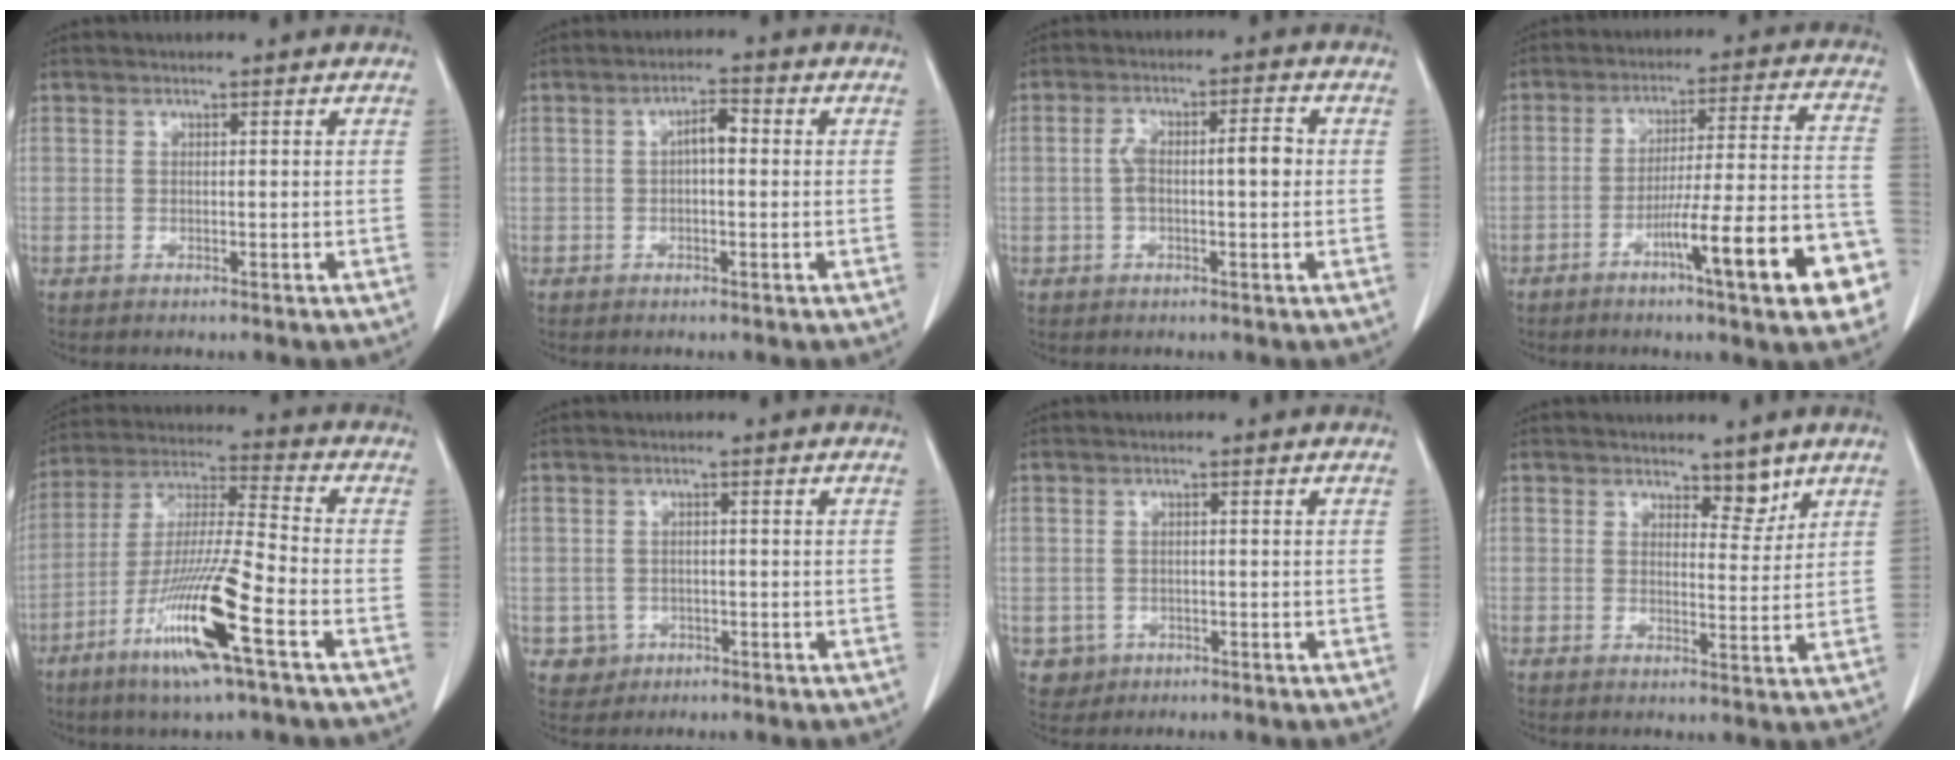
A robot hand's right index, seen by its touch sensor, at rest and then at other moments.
{"total": 3.0, "force": [0.2, 1.1, 2.8], "torque": [-0.047, 0.012, 0.001]}
{"total": 6.1, "force": [-0.1, 1.8, 5.8], "torque": [-0.113, 0.028, -0.001]}
{"total": 16.3, "force": [-7.4, 1.0, 14.5], "torque": [-0.175, 0.017, -0.103]}
{"total": 15.7, "force": [-7.4, 0.3, 13.8], "torque": [-0.277, -0.021, -0.137]}
{"total": 2.9, "force": [-1.0, 2.7, 0.2], "torque": [0.002, 0.010, -0.011]}
{"total": 2.4, "force": [-1.0, 2.2, 0.3], "torque": [-0.003, 0.006, -0.010]}
{"total": 3.2, "force": [2.5, 1.4, 1.4], "torque": [-0.012, -0.007, 0.039]}